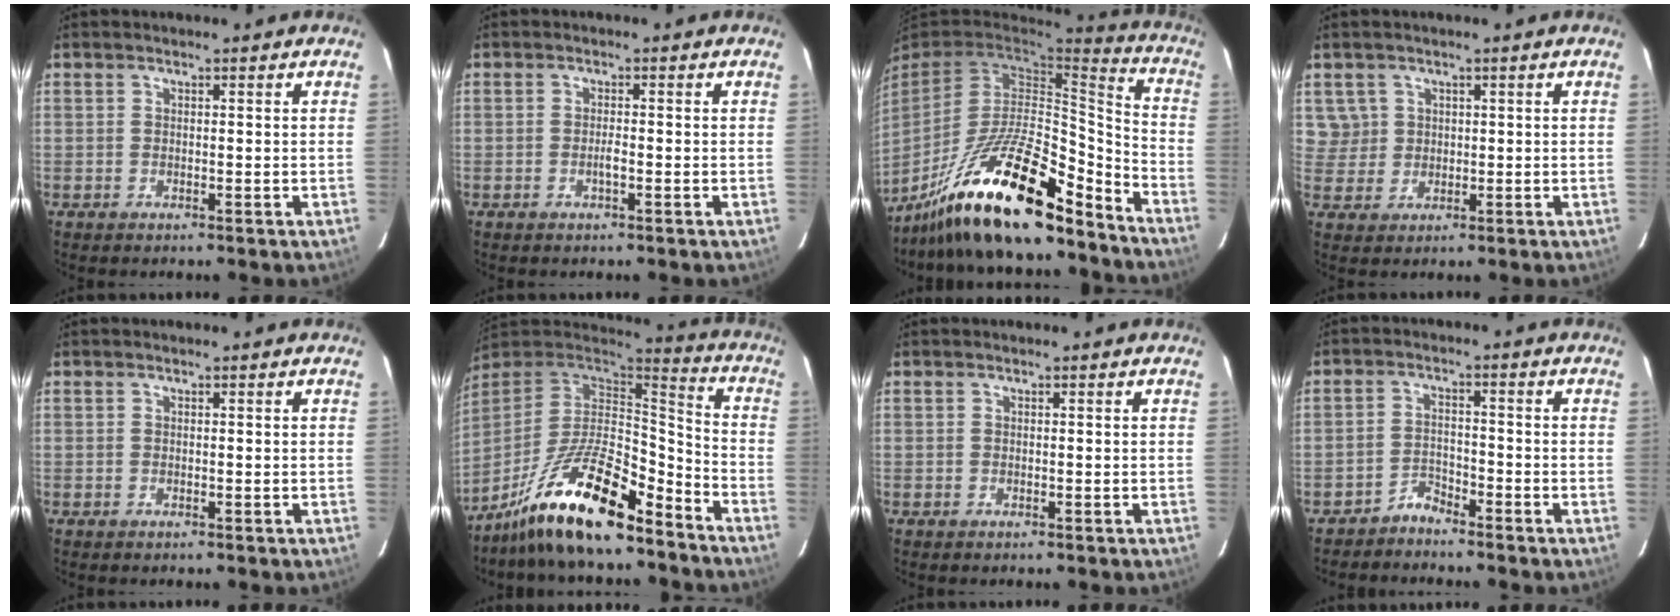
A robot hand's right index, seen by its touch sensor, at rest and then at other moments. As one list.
[{"total": 1.3, "force": [-0.5, 0.3, 1.2], "torque": [-0.023, 0.001, -0.011]}, {"total": 23.4, "force": [-17.6, 5.6, 14.4], "torque": [-0.268, -0.015, -0.300]}, {"total": 4.0, "force": [1.3, 3.7, 0.1], "torque": [0.012, 0.016, 0.028]}, {"total": 0.0}, {"total": 18.9, "force": [-13.3, 5.2, 12.4], "torque": [-0.251, -0.011, -0.239]}, {"total": 0.0}, {"total": 3.0, "force": [-2.9, 0.9, 0.0], "torque": [0.000, 0.007, -0.055]}]